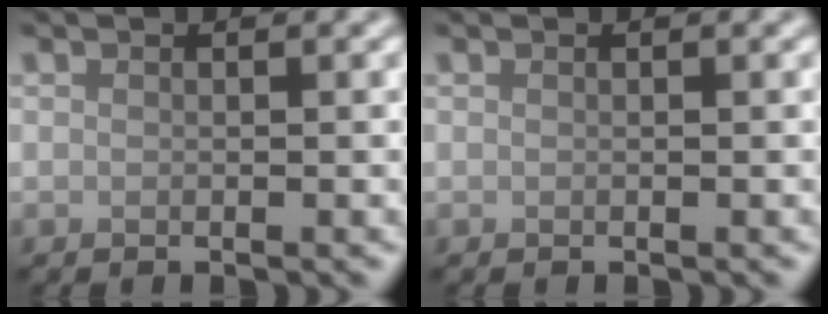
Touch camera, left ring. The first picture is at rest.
{"total": 0.0}